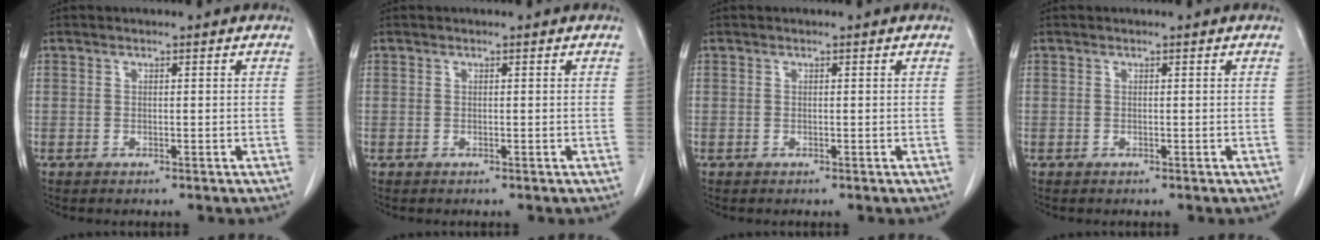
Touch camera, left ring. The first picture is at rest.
{"total": 0.0}
{"total": 0.0}
{"total": 0.0}